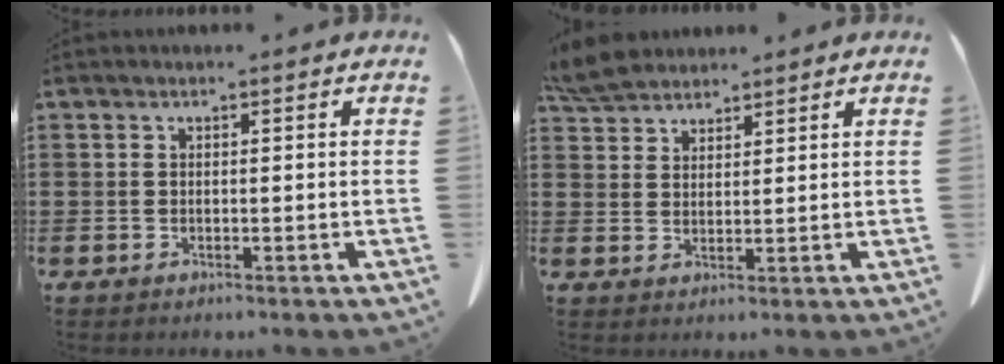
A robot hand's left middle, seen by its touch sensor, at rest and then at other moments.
{"total": 5.1, "force": [4.6, 1.5, 1.5], "torque": [-0.045, -0.004, 0.090]}